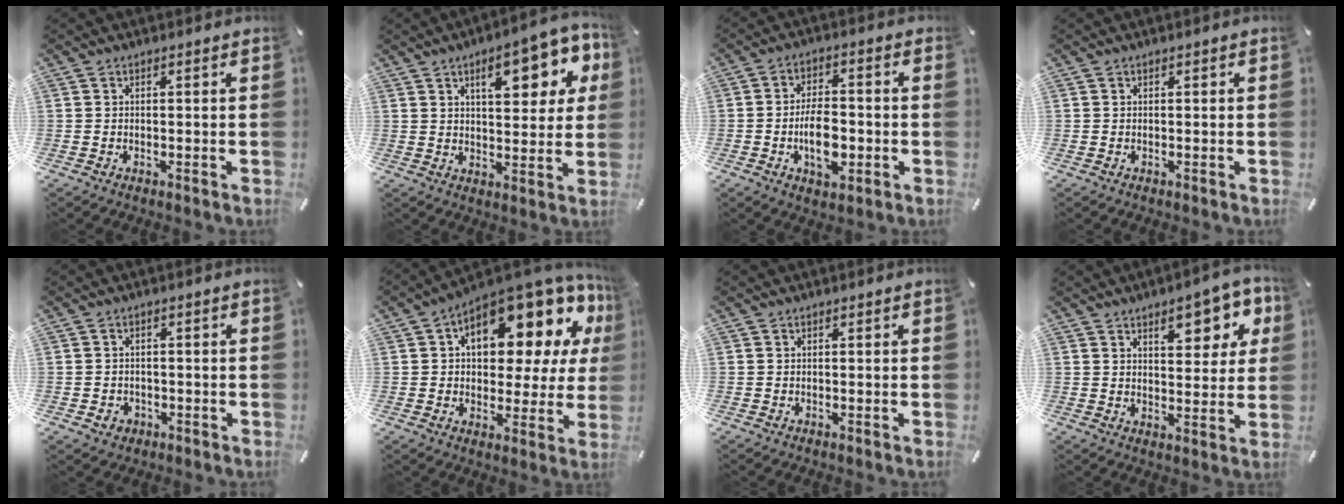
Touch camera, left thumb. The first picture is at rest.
{"total": 15.0, "force": [6.6, 6.4, 11.8], "torque": [-0.153, -0.021, 0.102]}
{"total": 9.5, "force": [-2.5, 5.7, 7.2], "torque": [-0.127, 0.002, -0.044]}
{"total": 0.0}
{"total": 2.4, "force": [-1.0, 2.1, 0.5], "torque": [-0.001, 0.002, -0.023]}
{"total": 17.7, "force": [9.9, 8.3, 12.1], "torque": [-0.164, -0.088, 0.159]}
{"total": 0.0}
{"total": 11.8, "force": [6.2, 5.7, 8.3], "torque": [-0.092, -0.031, 0.099]}